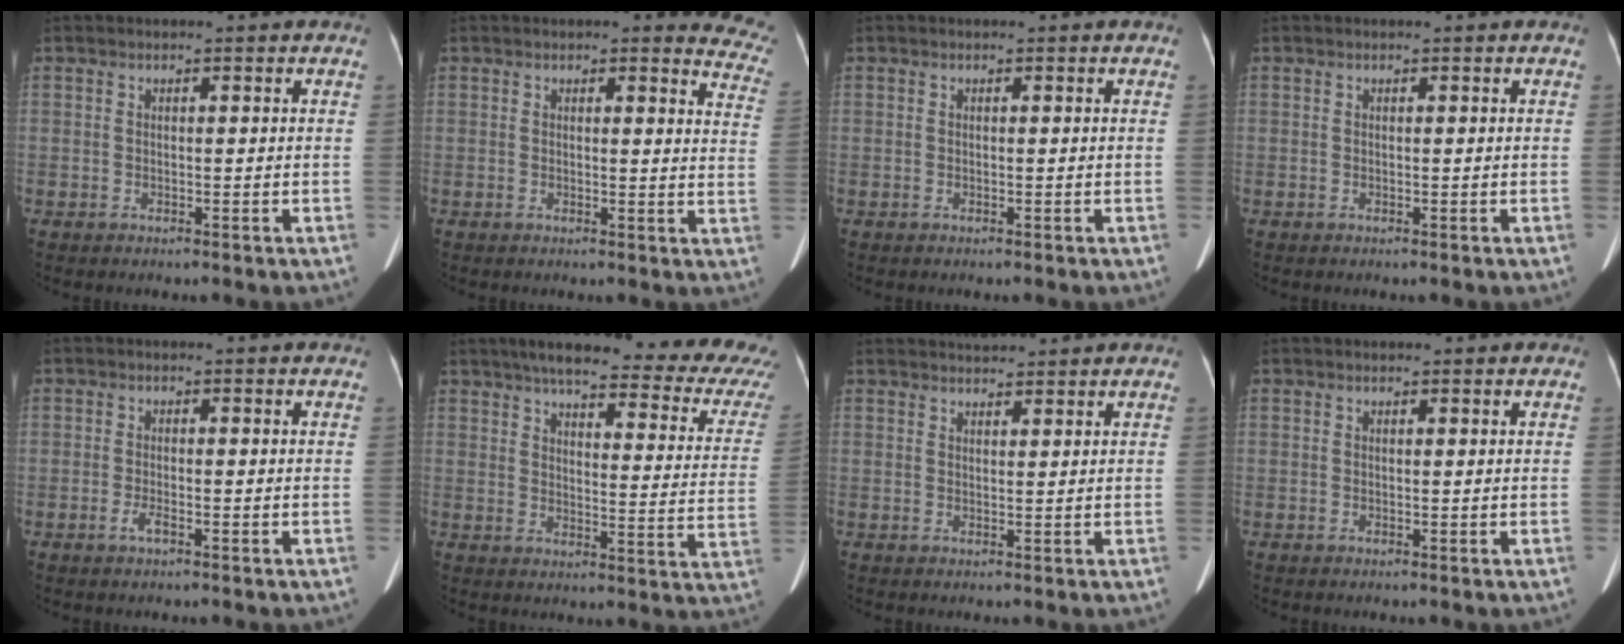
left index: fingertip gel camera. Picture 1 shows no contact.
{"total": 9.8, "force": [9.0, 2.2, 3.0], "torque": [0.008, -0.043, 0.055]}
{"total": 0.0}
{"total": 0.0}
{"total": 1.3, "force": [-0.7, 0.1, 1.1], "torque": [-0.023, 0.000, -0.013]}
{"total": 25.1, "force": [21.0, 3.3, 13.4], "torque": [-0.175, -0.024, 0.240]}
{"total": 4.2, "force": [4.1, 0.5, 1.0], "torque": [-0.016, 0.028, 0.062]}
{"total": 1.6, "force": [1.4, 0.4, 0.7], "torque": [-0.010, 0.019, 0.017]}